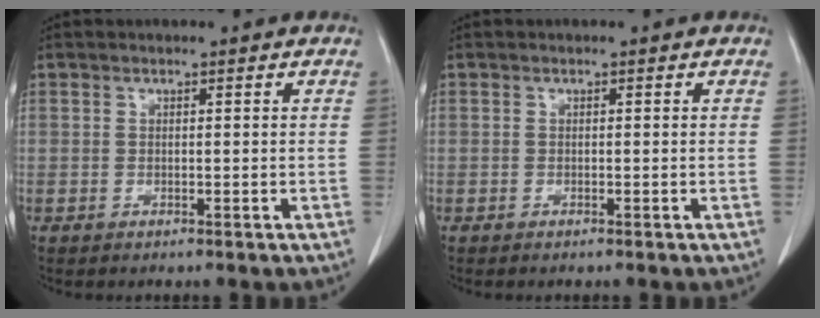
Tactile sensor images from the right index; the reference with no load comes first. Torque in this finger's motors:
{"motor_torque": [0.00, -0.12, -0.04, 0.00]}